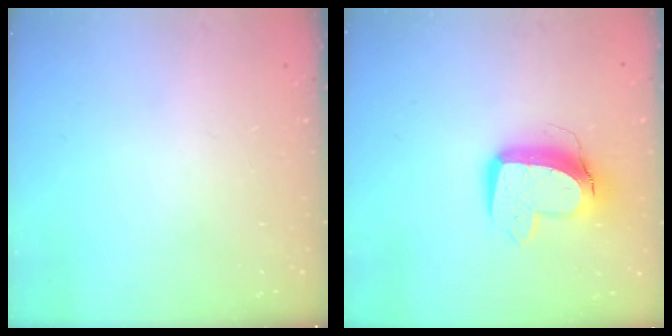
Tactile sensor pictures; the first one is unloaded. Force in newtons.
{"total": 12.5, "press": 12.4, "slide": 1.5}